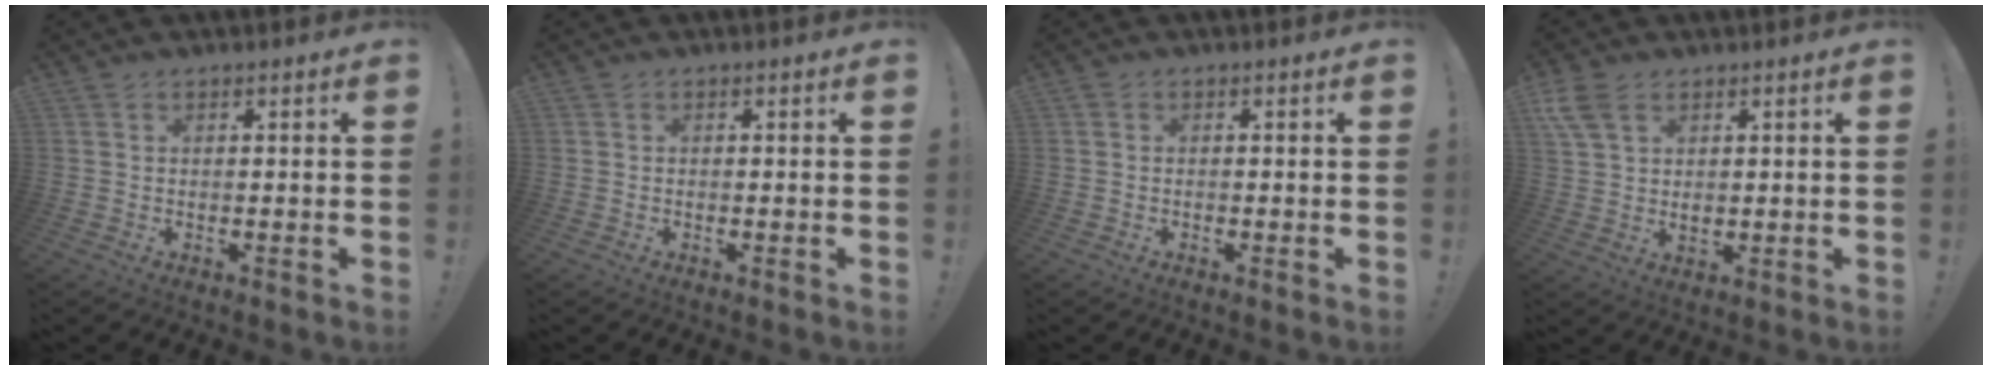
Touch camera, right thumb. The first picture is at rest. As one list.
[{"total": 0.0}, {"total": 0.7, "force": [-0.5, 0.6, 0.1], "torque": [-0.005, 0.004, -0.008]}, {"total": 7.0, "force": [3.6, 4.3, 4.3], "torque": [-0.099, -0.009, 0.069]}]